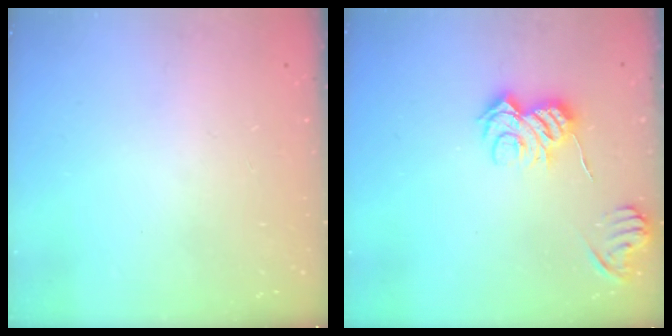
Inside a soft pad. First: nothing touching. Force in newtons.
{"total": 9.4, "press": 9.3, "slide": 0.5}